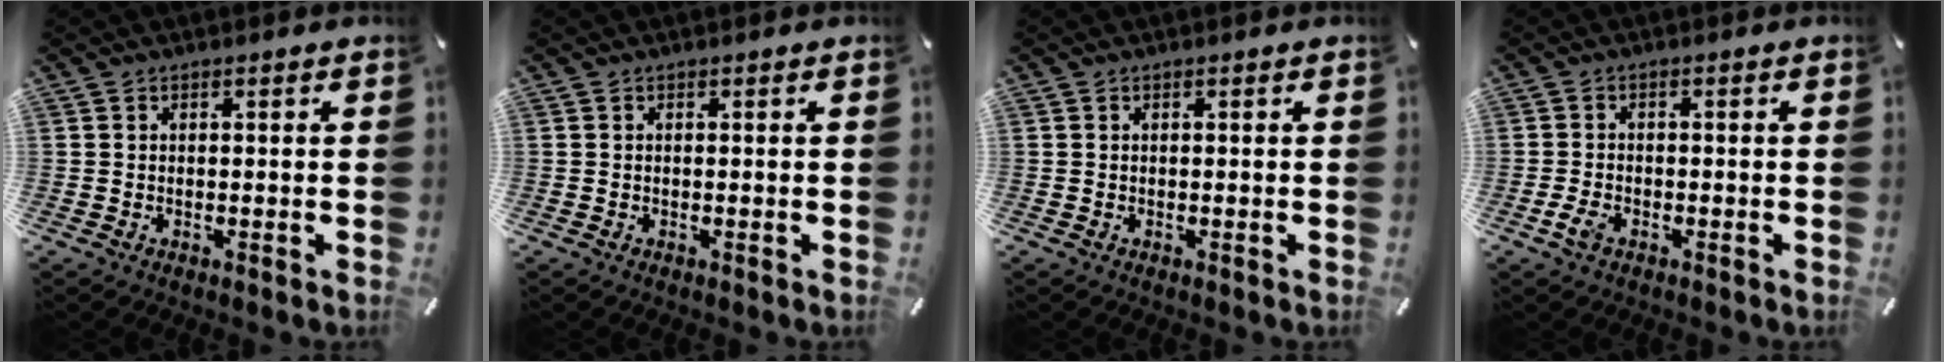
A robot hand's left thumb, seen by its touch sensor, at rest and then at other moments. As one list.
[{"total": 0.0}, {"total": 0.0}, {"total": 2.8, "force": [-1.5, 1.4, 1.9], "torque": [-0.045, 0.000, -0.030]}]